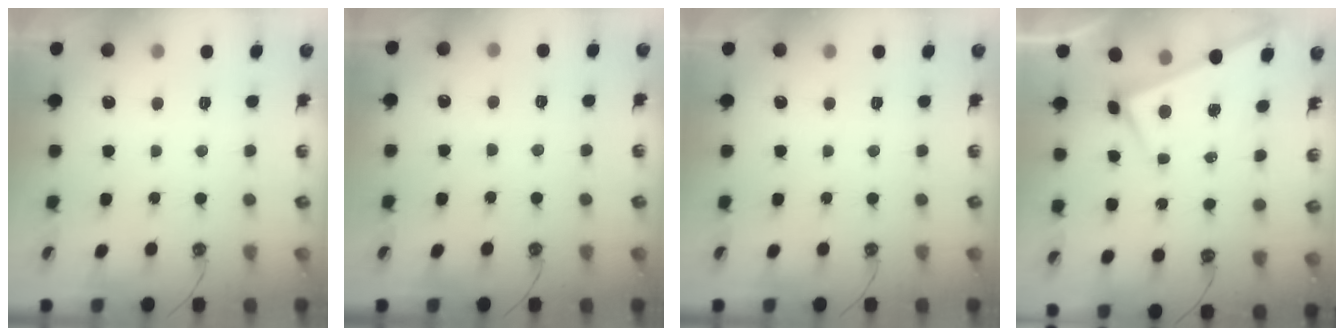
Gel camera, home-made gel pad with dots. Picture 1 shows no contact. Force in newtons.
{"total": 0.8, "press": 0.8, "slide": 0.2}
{"total": 0.0}
{"total": 2.7, "press": 2.7, "slide": 0.3}